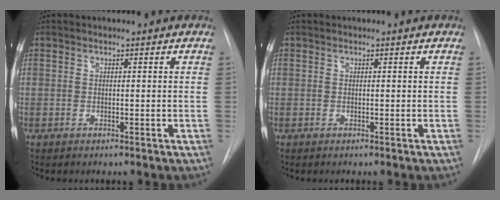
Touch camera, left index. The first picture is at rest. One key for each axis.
{"total": 0.0}